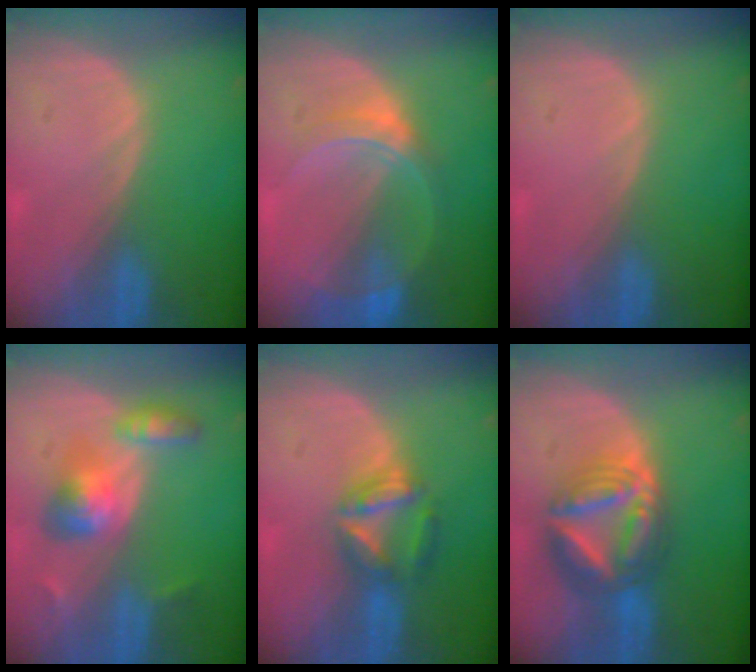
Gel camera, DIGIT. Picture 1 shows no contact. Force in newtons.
{"total": 6.5, "press": 5.7, "slide": 3.1}
{"total": 0.0}
{"total": 5.9, "press": 5.9, "slide": 0.1}
{"total": 5.6, "press": 5.6, "slide": 0.2}
{"total": 9.2, "press": 9.1, "slide": 0.9}